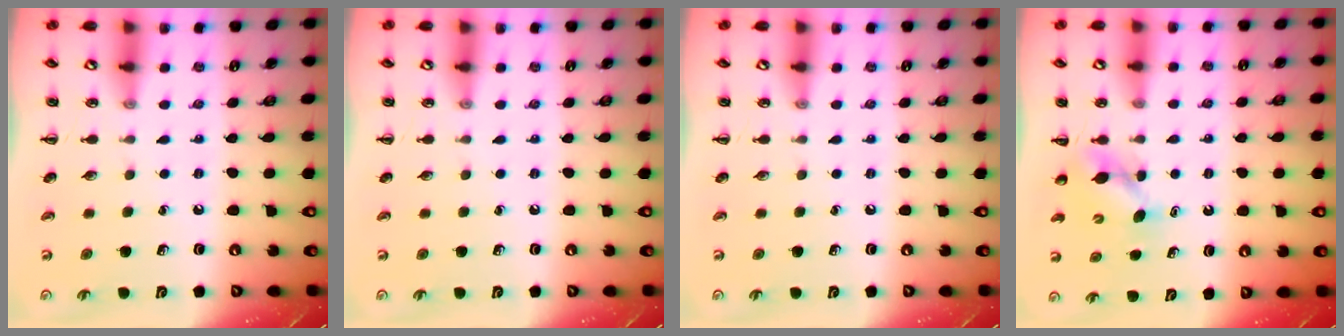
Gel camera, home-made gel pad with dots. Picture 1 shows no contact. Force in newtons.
{"total": 0.0}
{"total": 0.0}
{"total": 4.7, "press": 4.6, "slide": 1.0}